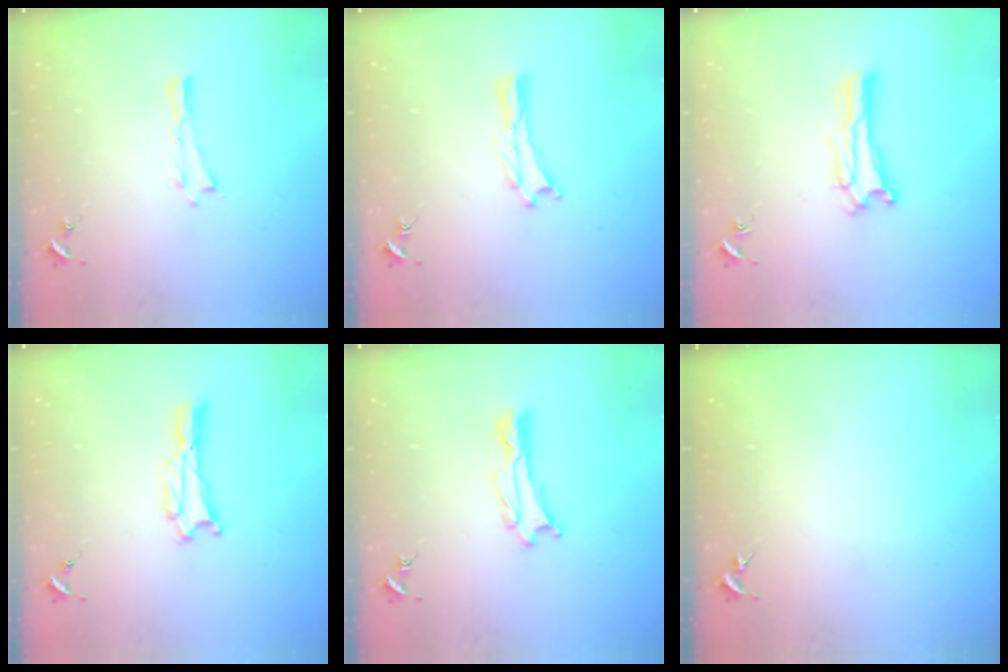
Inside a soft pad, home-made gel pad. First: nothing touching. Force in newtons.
{"total": 0.0}
{"total": 0.7, "press": 0.6, "slide": 0.2}
{"total": 1.3, "press": 1.2, "slide": 0.1}
{"total": 0.7, "press": 0.6, "slide": 0.2}
{"total": 0.0}